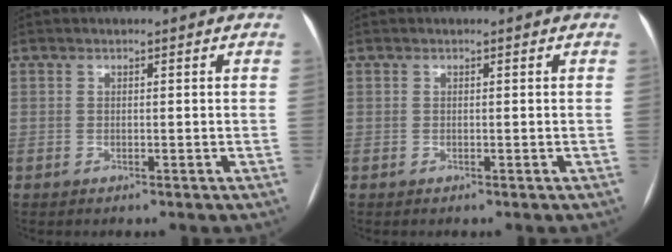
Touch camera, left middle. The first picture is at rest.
{"total": 0.0}